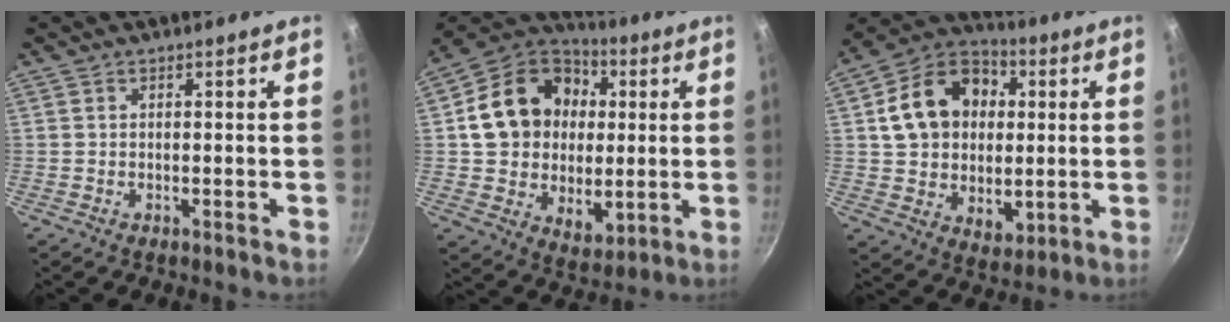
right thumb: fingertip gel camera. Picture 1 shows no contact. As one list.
[{"total": 21.7, "force": [3.2, 17.5, 12.5], "torque": [-0.174, 0.007, 0.054]}, {"total": 19.3, "force": [3.3, 15.2, 11.5], "torque": [-0.159, 0.012, 0.056]}]